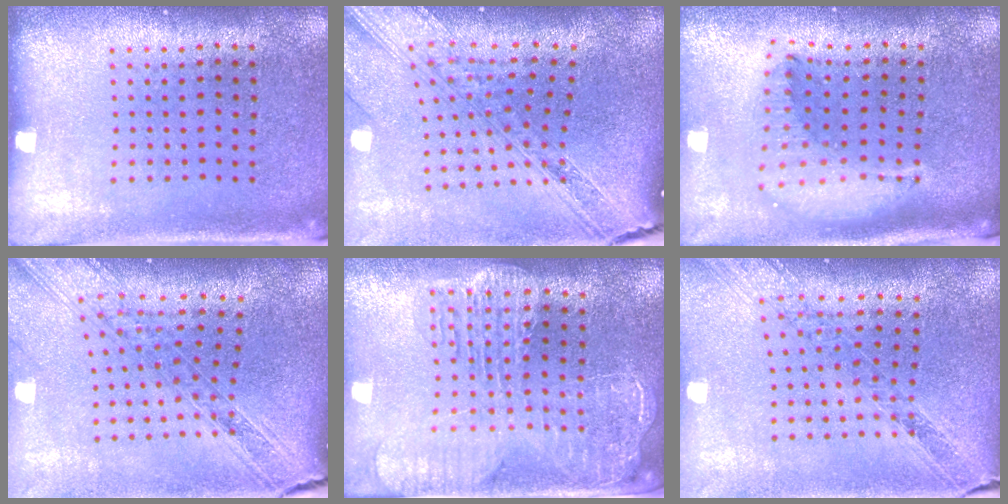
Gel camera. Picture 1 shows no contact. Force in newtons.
{"total": 4.0, "press": 2.9, "slide": 2.7}
{"total": 1.8, "press": 1.5, "slide": 1.0}
{"total": 2.4, "press": 2.0, "slide": 1.3}
{"total": 2.8, "press": 2.4, "slide": 1.6}
{"total": 1.2, "press": 1.2, "slide": 0.3}